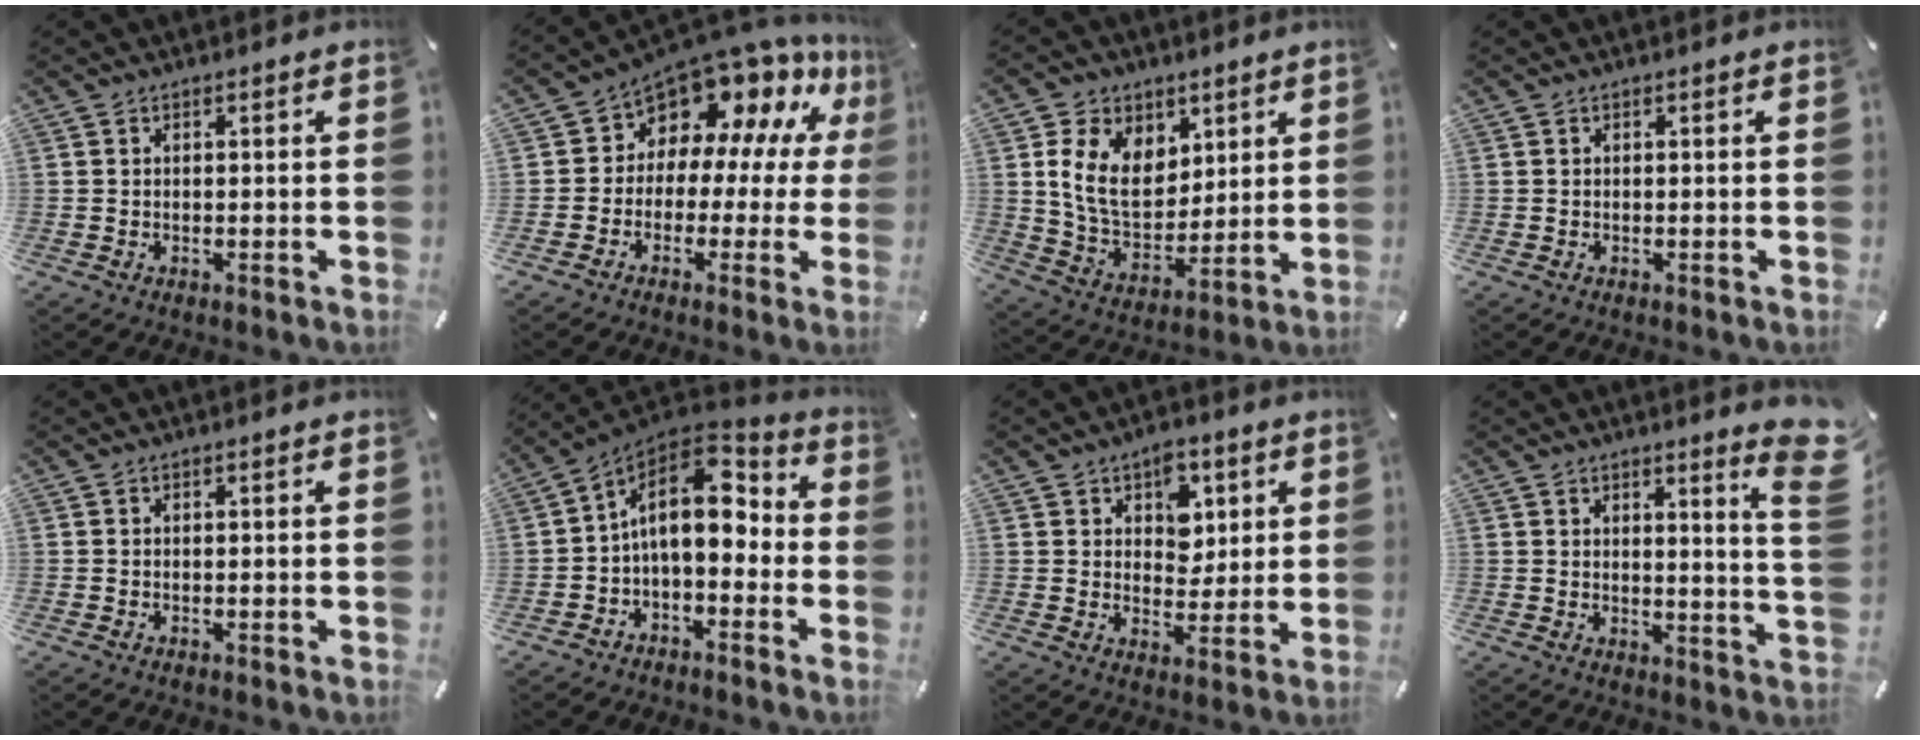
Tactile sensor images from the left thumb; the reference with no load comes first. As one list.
[{"total": 11.1, "force": [8.6, 6.0, 3.5], "torque": [-0.069, -0.089, 0.152]}, {"total": 13.6, "force": [4.8, 10.4, 7.4], "torque": [-0.152, -0.014, 0.092]}, {"total": 0.0}, {"total": 0.0}, {"total": 13.7, "force": [1.4, 8.9, 10.3], "torque": [-0.177, -0.010, 0.021]}, {"total": 7.3, "force": [3.6, 5.6, 3.0], "torque": [-0.024, -0.016, 0.056]}, {"total": 7.5, "force": [5.0, 0.8, 5.6], "torque": [-0.077, -0.039, 0.081]}]